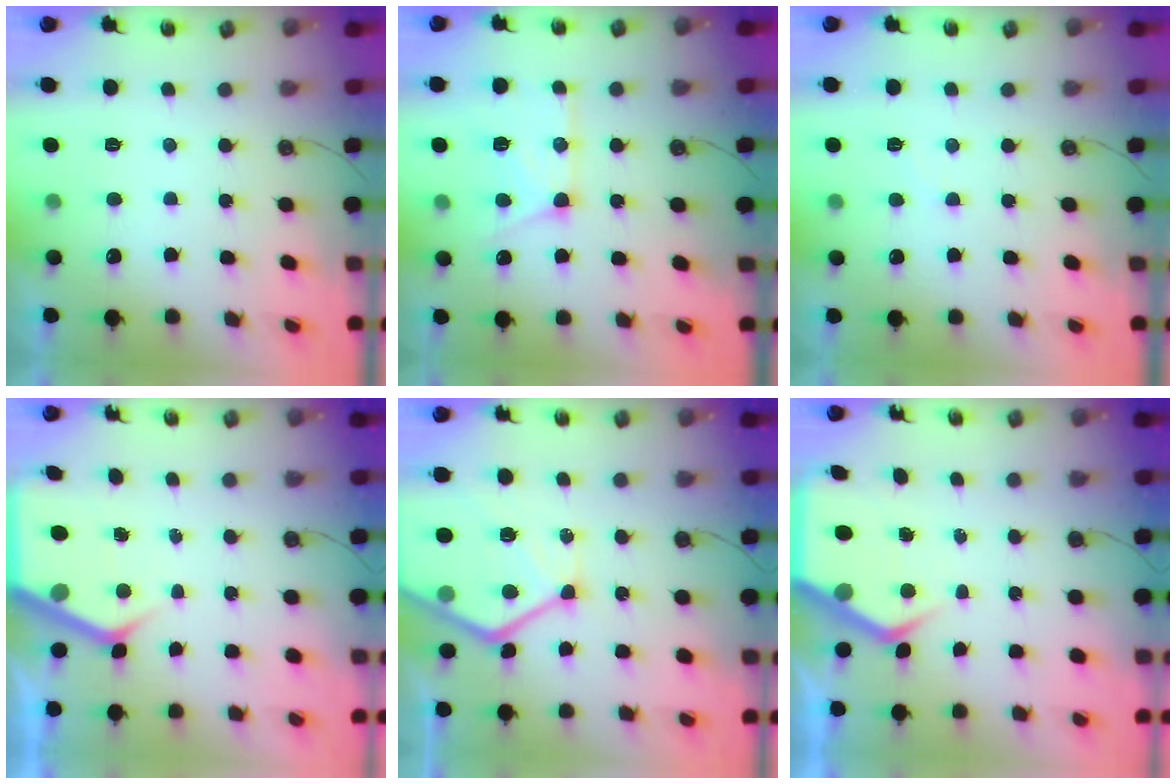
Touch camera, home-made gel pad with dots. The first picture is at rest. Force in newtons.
{"total": 13.1, "press": 13.0, "slide": 1.3}
{"total": 3.7, "press": 3.7, "slide": 0.5}
{"total": 6.8, "press": 6.8, "slide": 0.3}
{"total": 18.1, "press": 18.0, "slide": 1.6}
{"total": 6.6, "press": 6.6, "slide": 0.5}